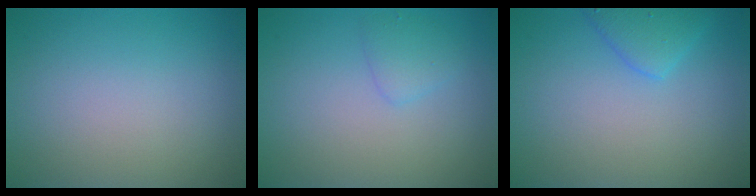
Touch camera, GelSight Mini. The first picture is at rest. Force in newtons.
{"total": 1.4, "press": 1.4, "slide": 0.1}
{"total": 2.5, "press": 2.5, "slide": 0.2}